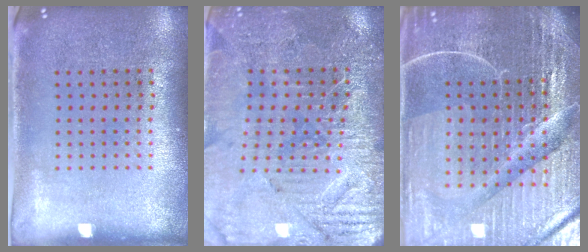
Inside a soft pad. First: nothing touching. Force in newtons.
{"total": 3.3, "press": 3.3, "slide": 0.3}
{"total": 6.9, "press": 6.0, "slide": 3.3}